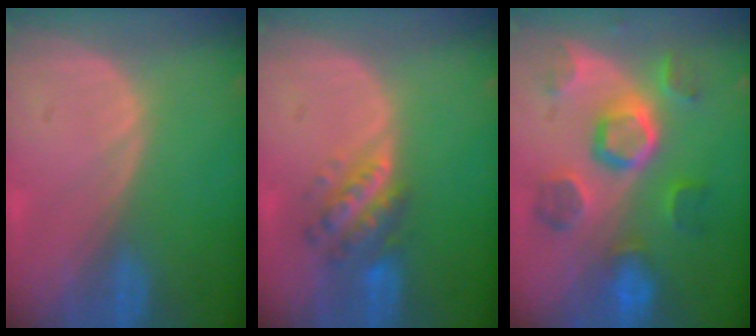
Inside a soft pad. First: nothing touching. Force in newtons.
{"total": 5.8, "press": 5.5, "slide": 1.7}
{"total": 9.4, "press": 9.0, "slide": 2.7}